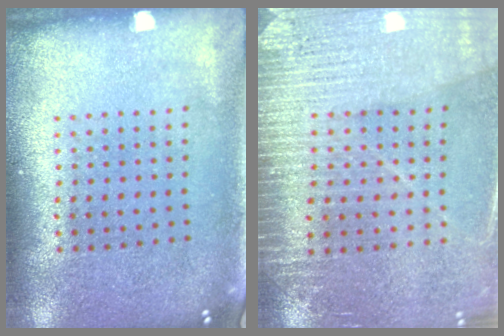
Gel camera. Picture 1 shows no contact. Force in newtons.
{"total": 3.0, "press": 3.0, "slide": 0.4}